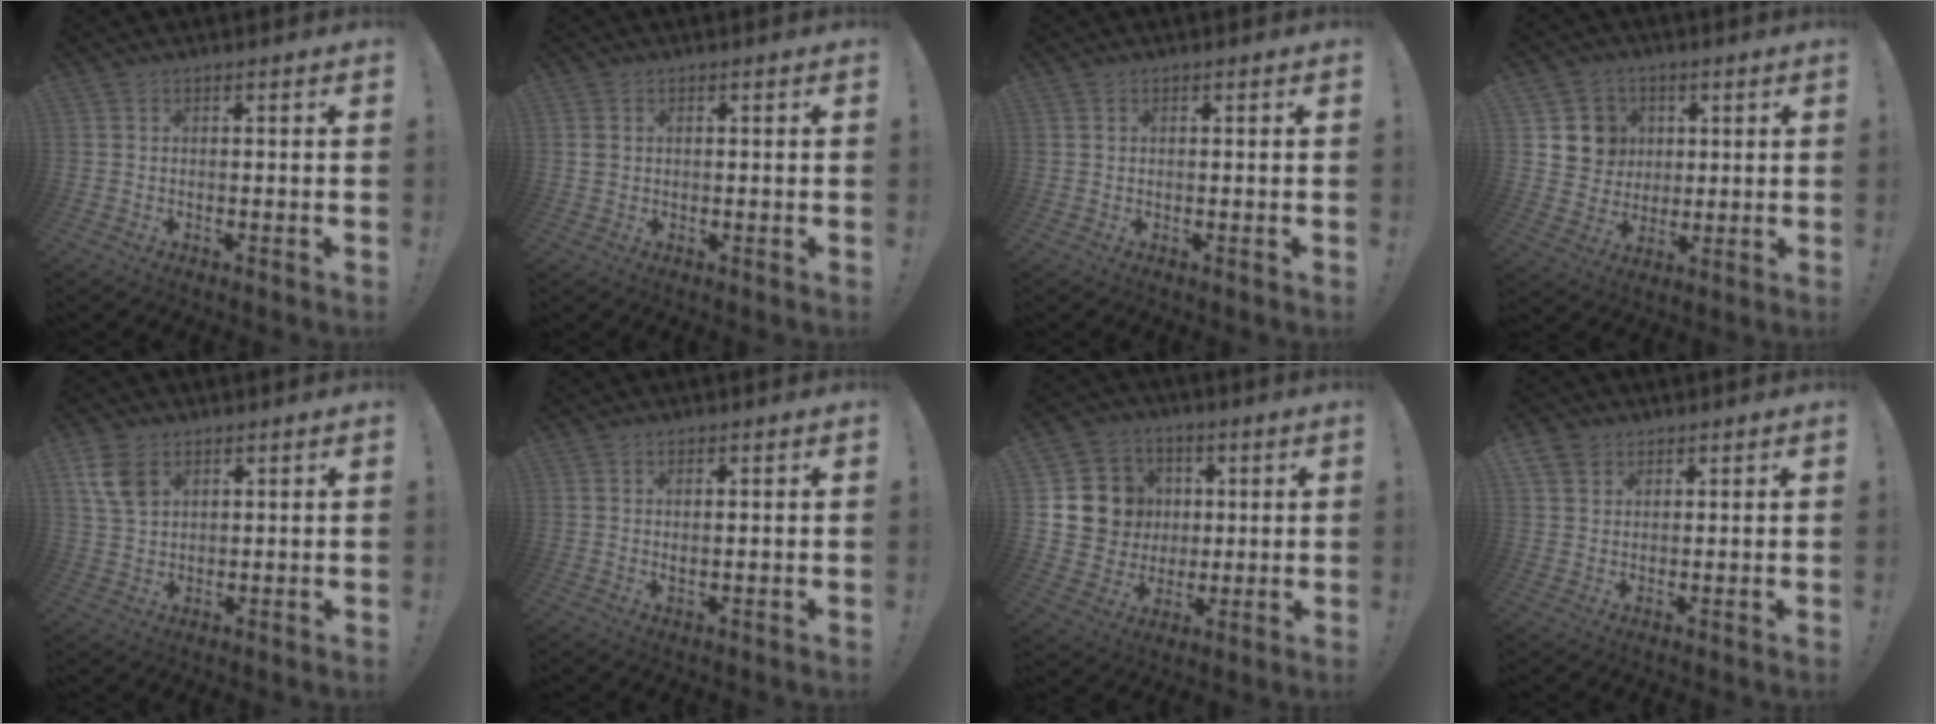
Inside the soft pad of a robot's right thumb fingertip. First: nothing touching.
{"total": 2.1, "force": [0.4, 1.8, 0.9], "torque": [-0.013, 0.003, 0.008]}
{"total": 0.0}
{"total": 9.3, "force": [2.7, 8.8, 1.5], "torque": [-0.017, -0.017, 0.060]}
{"total": 8.0, "force": [3.7, 5.5, 4.6], "torque": [-0.080, -0.006, 0.073]}
{"total": 1.3, "force": [0.9, 0.3, 0.9], "torque": [-0.004, -0.005, 0.013]}
{"total": 11.4, "force": [1.6, 10.9, 2.9], "torque": [-0.036, 0.001, 0.048]}
{"total": 4.6, "force": [2.8, 3.6, 0.8], "torque": [-0.021, -0.010, 0.055]}